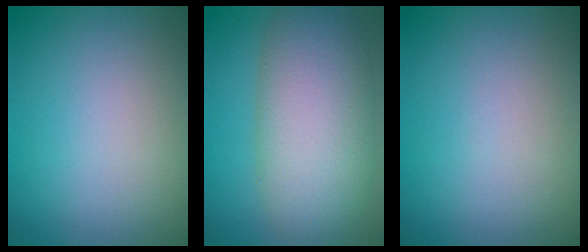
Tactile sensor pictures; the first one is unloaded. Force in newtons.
{"total": 8.5, "press": 8.5, "slide": 0.6}
{"total": 0.0}